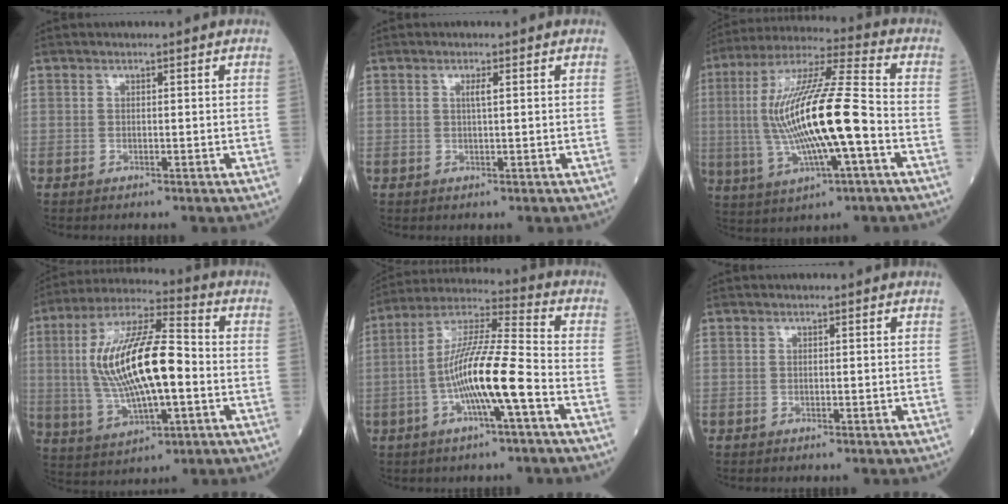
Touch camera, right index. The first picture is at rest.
{"total": 1.2, "force": [0.4, 0.0, 1.1], "torque": [-0.024, 0.001, 0.006]}
{"total": 19.3, "force": [-2.3, 2.4, 19.0], "torque": [-0.382, 0.007, -0.040]}
{"total": 17.5, "force": [-0.5, 4.7, 16.8], "torque": [-0.336, 0.015, -0.006]}
{"total": 13.4, "force": [-3.9, 0.7, 12.8], "torque": [-0.244, 0.007, -0.076]}
{"total": 0.0}